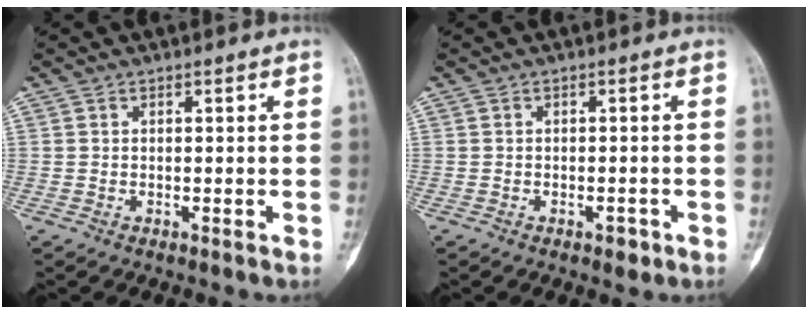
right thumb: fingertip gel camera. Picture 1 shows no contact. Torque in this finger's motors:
{"motor_torque": [0.52, 0.35, 0.12, -0.40, 0.06]}